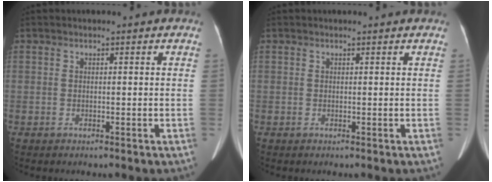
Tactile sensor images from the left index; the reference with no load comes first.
{"total": 0.6, "force": [0.5, 0.0, 0.1], "torque": [-0.008, 0.003, 0.005]}